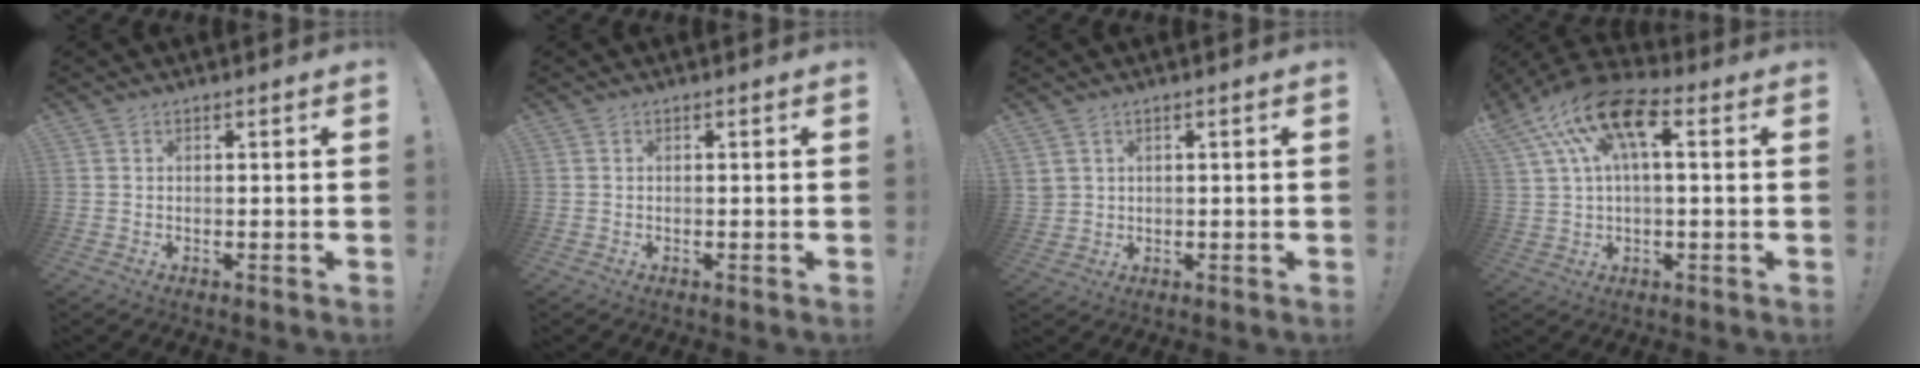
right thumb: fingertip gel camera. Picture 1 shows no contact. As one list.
[{"total": 0.0}, {"total": 3.0, "force": [1.7, 2.2, 1.1], "torque": [-0.023, -0.005, 0.035]}, {"total": 15.1, "force": [5.0, 6.8, 12.6], "torque": [-0.244, -0.007, 0.086]}]